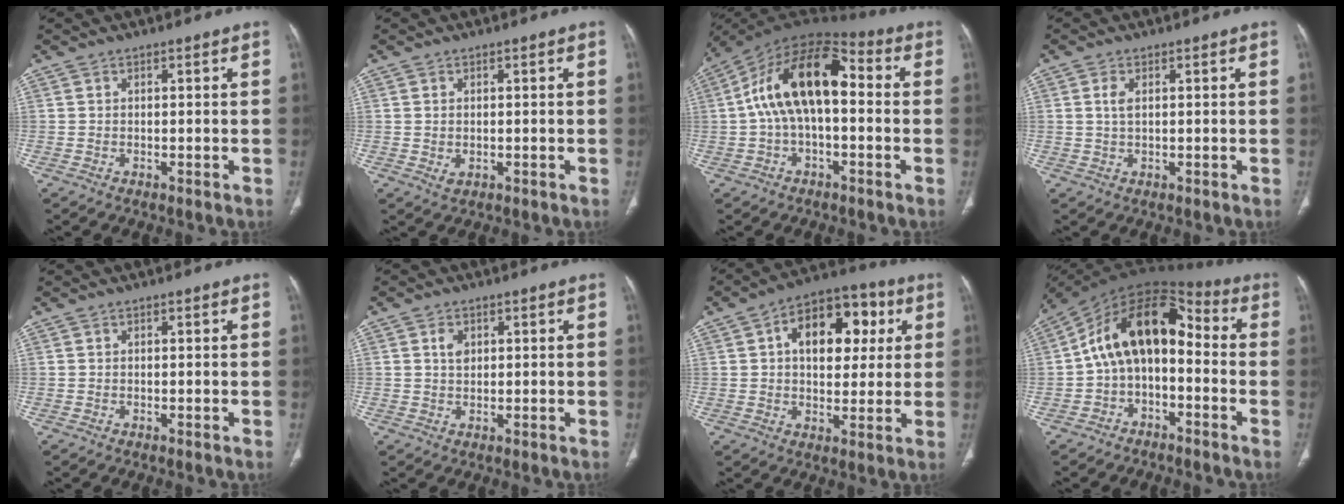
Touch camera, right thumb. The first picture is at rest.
{"total": 1.7, "force": [-0.1, 1.1, 1.3], "torque": [-0.028, -0.002, 0.003]}
{"total": 16.6, "force": [0.8, 8.5, 14.2], "torque": [-0.245, 0.050, 0.003]}
{"total": 2.1, "force": [0.5, 1.1, 1.7], "torque": [-0.036, 0.003, 0.011]}
{"total": 0.0}
{"total": 2.4, "force": [0.8, 1.8, 1.4], "torque": [-0.013, -0.001, 0.014]}
{"total": 15.4, "force": [4.0, 9.7, 11.2], "torque": [-0.116, 0.015, 0.055]}
{"total": 14.8, "force": [-1.2, 9.0, 11.6], "torque": [-0.173, 0.071, -0.034]}